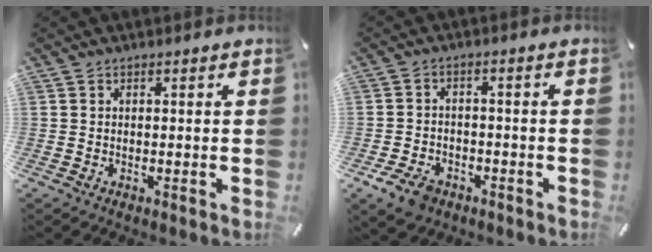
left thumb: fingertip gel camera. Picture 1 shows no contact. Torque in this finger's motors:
{"motor_torque": [-0.29, 1.22, 0.05, -0.02, 0.01]}